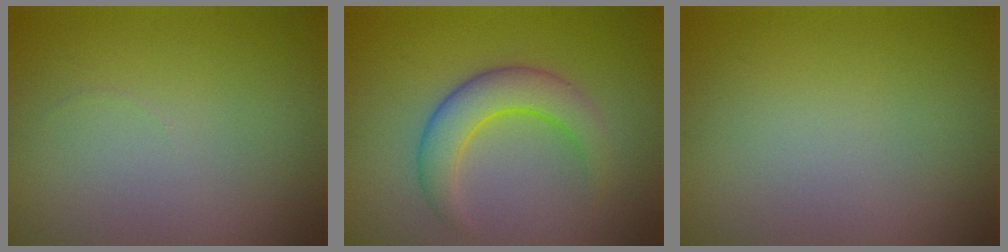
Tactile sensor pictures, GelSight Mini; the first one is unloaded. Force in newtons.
{"total": 4.4, "press": 4.4, "slide": 0.3}
{"total": 0.0}